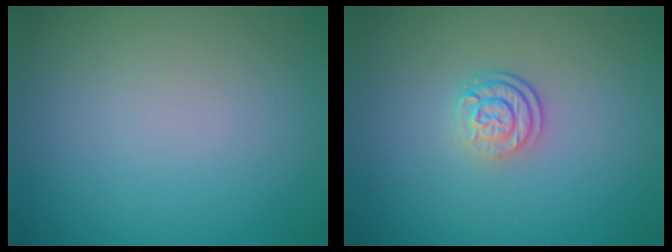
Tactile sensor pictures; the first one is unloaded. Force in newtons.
{"total": 2.5, "press": 1.9, "slide": 1.7}